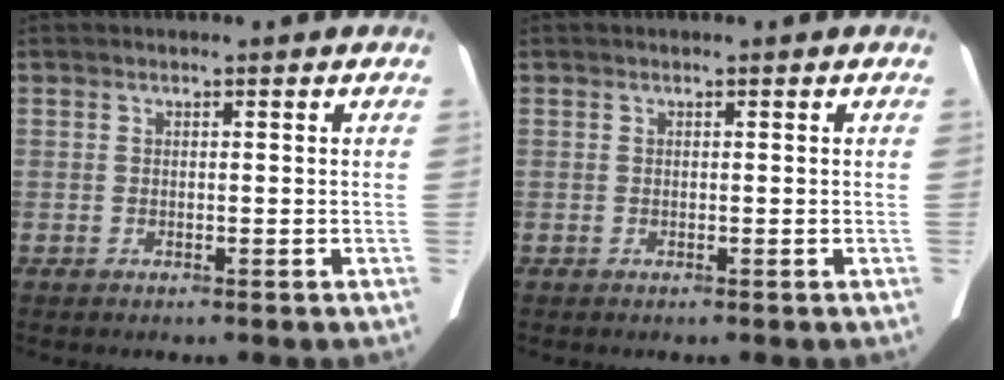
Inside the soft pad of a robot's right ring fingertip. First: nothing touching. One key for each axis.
{"total": 0.0}